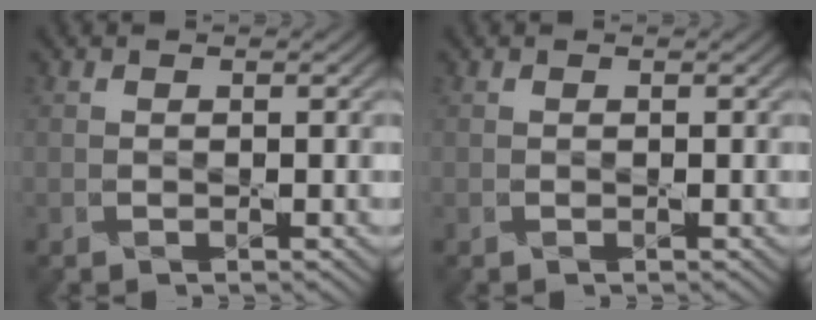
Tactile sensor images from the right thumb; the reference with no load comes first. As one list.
[{"total": 0.0}]